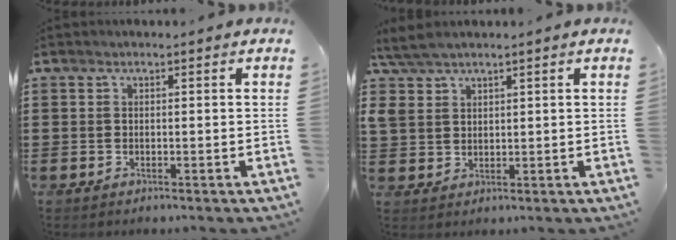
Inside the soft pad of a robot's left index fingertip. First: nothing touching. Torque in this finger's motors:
{"motor_torque": [1.65, -0.49, 0.51, 0.21]}